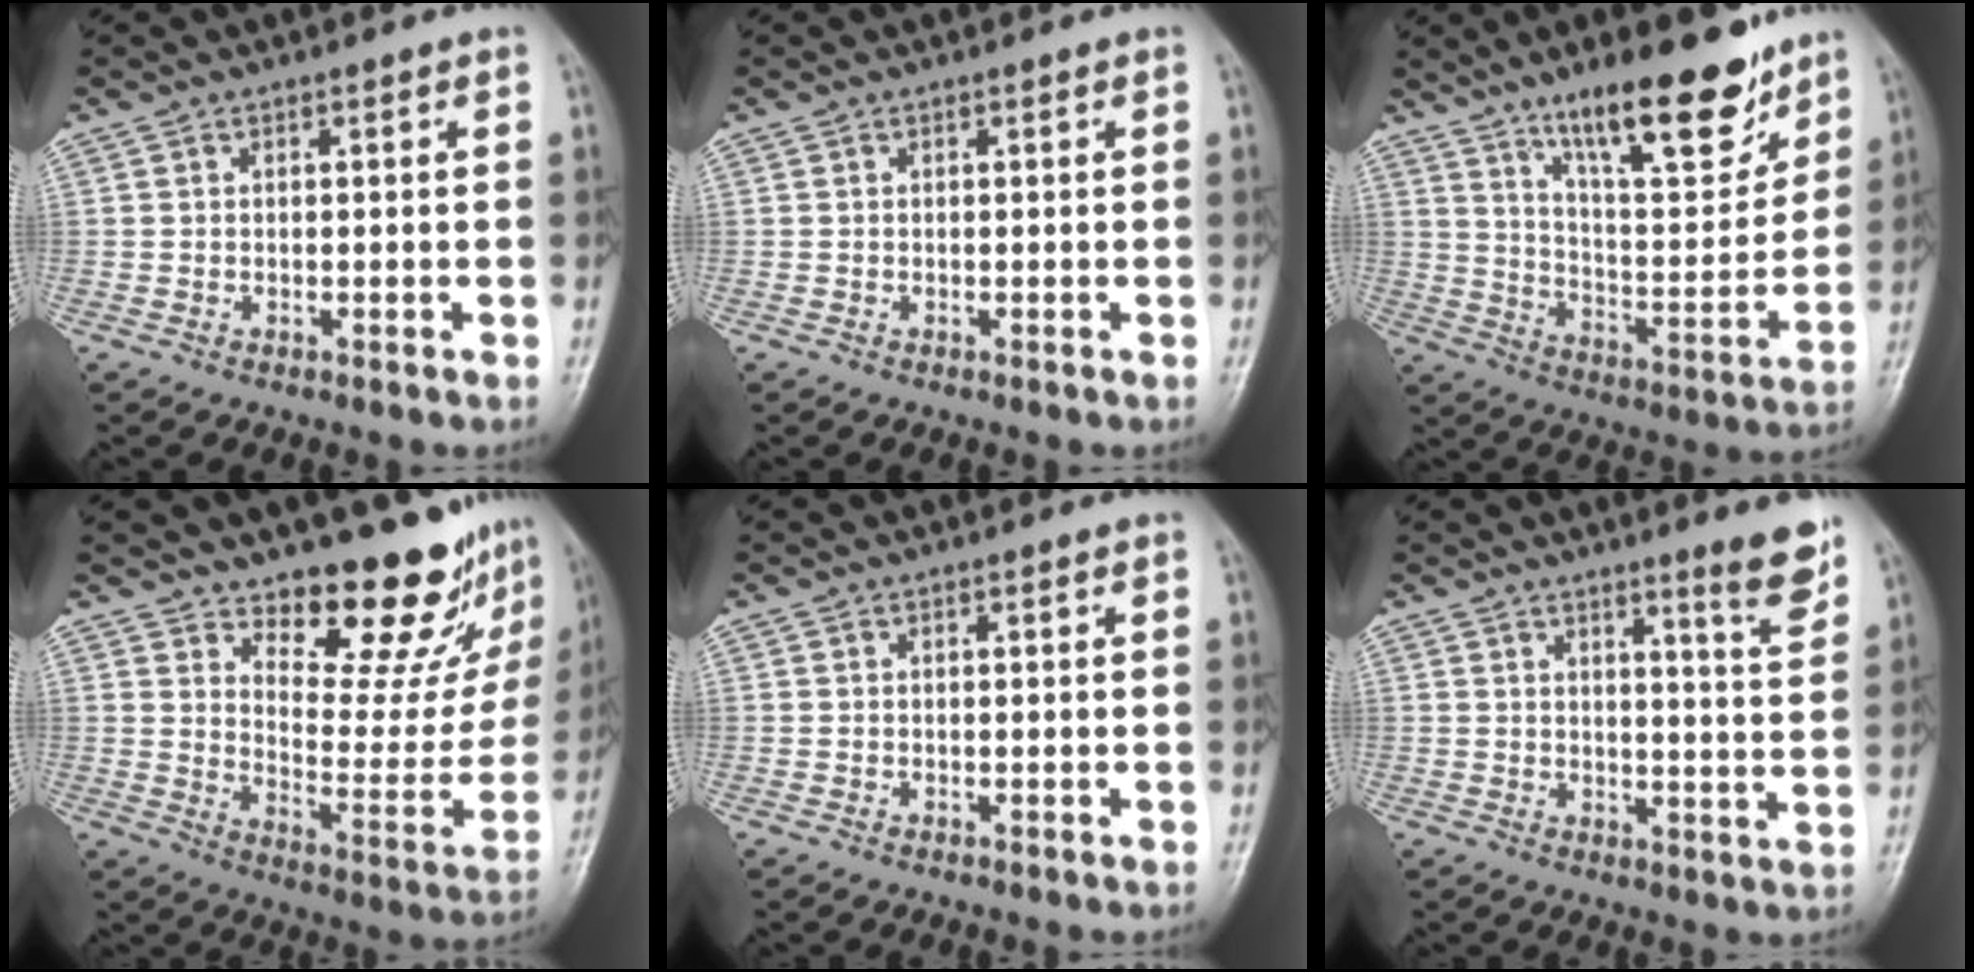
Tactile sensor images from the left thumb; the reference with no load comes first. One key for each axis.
{"total": 0.0}
{"total": 18.5, "fx": 12.8, "fy": 5.4, "fz": 12.3, "tx": -0.150, "ty": -0.082, "tz": 0.214}
{"total": 18.3, "fx": 14.9, "fy": 6.7, "fz": 8.3, "tx": -0.046, "ty": -0.132, "tz": 0.199}
{"total": 0.0}
{"total": 6.4, "fx": 4.6, "fy": 0.1, "fz": 4.4, "tx": -0.049, "ty": -0.041, "tz": 0.064}